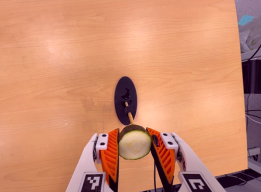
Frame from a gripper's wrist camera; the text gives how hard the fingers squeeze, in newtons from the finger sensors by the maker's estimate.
{"total": 11.8, "left": 11.2, "right": 12.5}